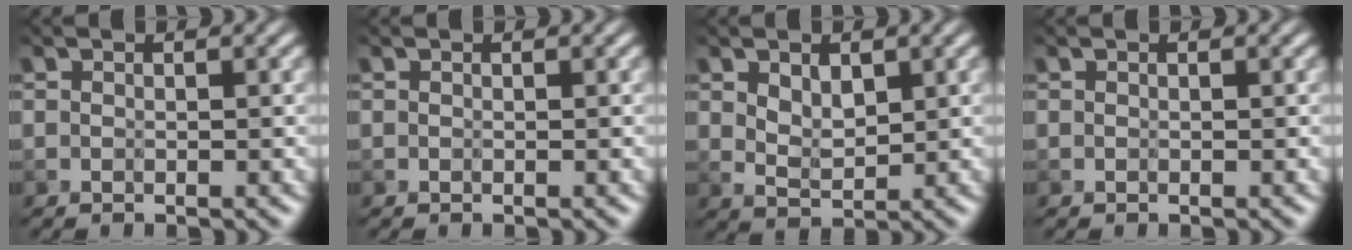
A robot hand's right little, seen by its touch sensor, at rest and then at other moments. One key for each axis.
{"total": 0.0}
{"total": 3.1, "fx": 2.0, "fy": 1.4, "fz": 1.9, "tx": -0.043, "ty": 0.001, "tz": 0.042}
{"total": 0.0}